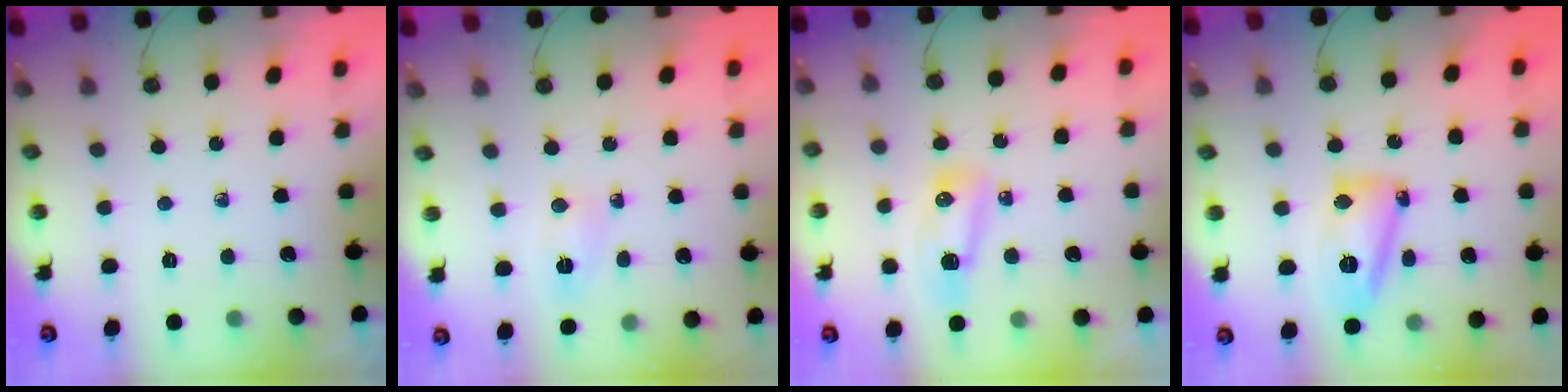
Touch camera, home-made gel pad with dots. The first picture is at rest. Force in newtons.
{"total": 13.3, "press": 3.3, "slide": 12.8}
{"total": 9.3, "press": 8.4, "slide": 4.0}
{"total": 14.1, "press": 14.0, "slide": 1.4}